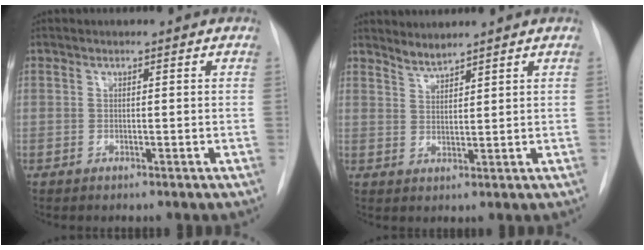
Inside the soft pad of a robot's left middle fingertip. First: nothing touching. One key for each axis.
{"total": 2.3, "fx": 2.3, "fy": -0.3, "fz": 0.2, "tx": -0.004, "ty": -0.003, "tz": 0.047}